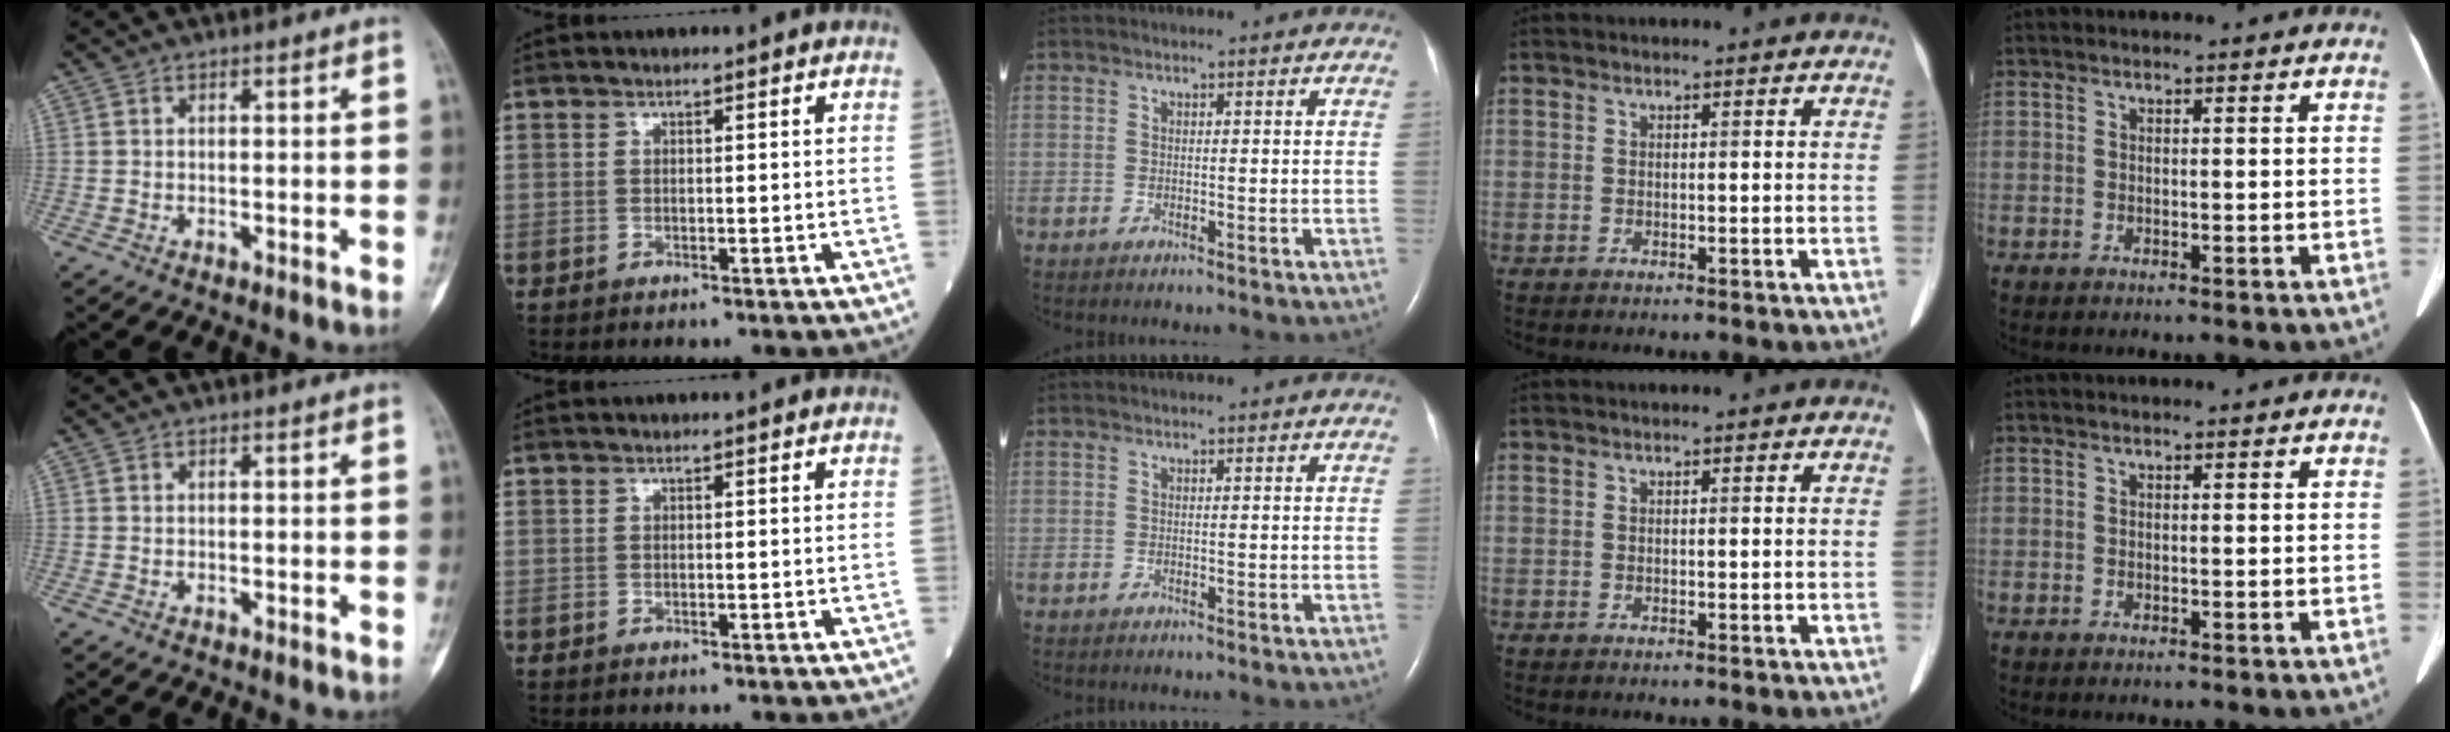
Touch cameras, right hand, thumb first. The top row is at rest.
{}